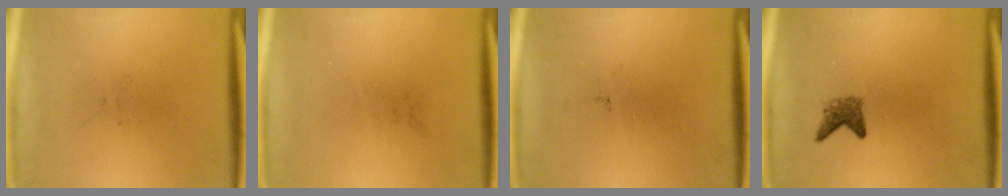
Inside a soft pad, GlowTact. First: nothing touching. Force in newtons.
{"total": 0.0}
{"total": 0.0}
{"total": 2.0}